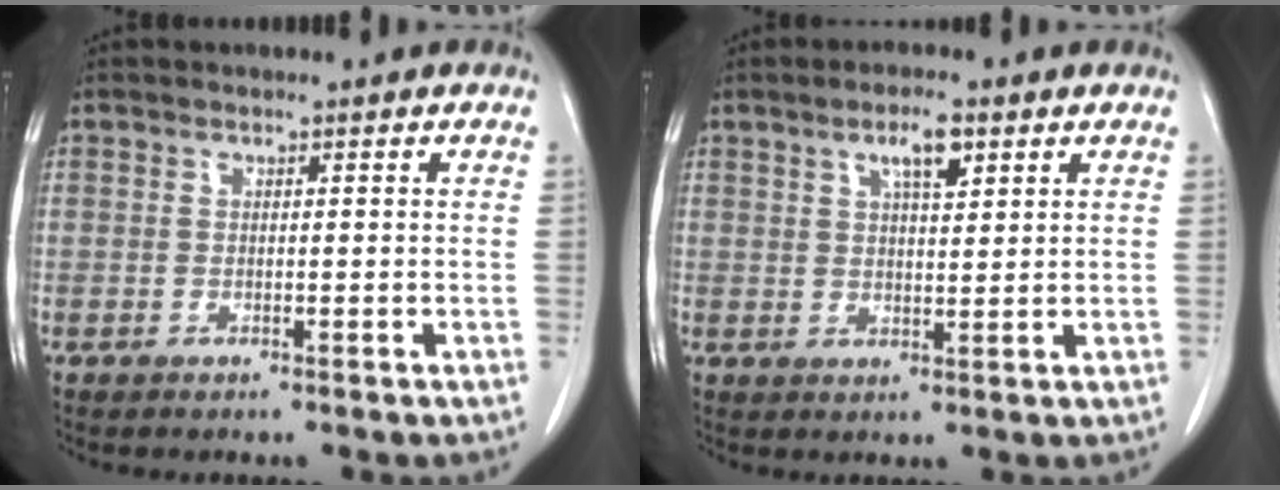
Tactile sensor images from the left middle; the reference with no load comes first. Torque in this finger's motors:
{"motor_torque": [0.89, -0.50, 0.07, 0.02]}